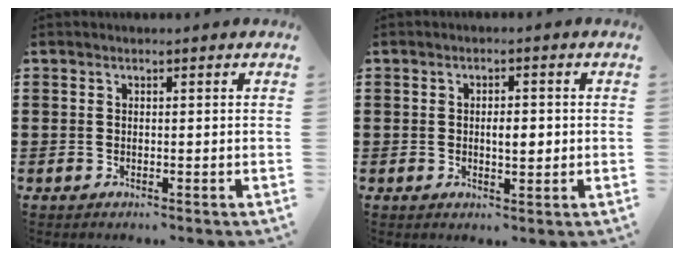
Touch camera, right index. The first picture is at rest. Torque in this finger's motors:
{"motor_torque": [0.78, 0.04, 0.11, 0.07]}